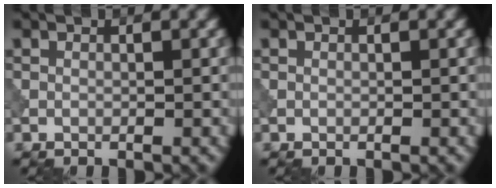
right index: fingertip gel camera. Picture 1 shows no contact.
{"total": 0.0}